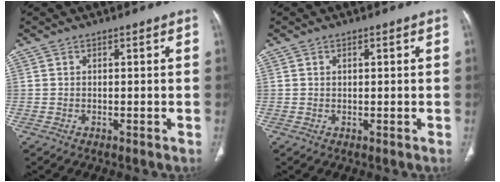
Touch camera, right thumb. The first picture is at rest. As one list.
[{"total": 0.7, "force": [0.3, 0.4, 0.5], "torque": [-0.009, 0.000, 0.006]}]